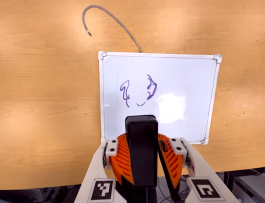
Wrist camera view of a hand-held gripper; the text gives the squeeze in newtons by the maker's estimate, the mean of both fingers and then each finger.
{"total": 10.4, "left": 10.6, "right": 10.2}